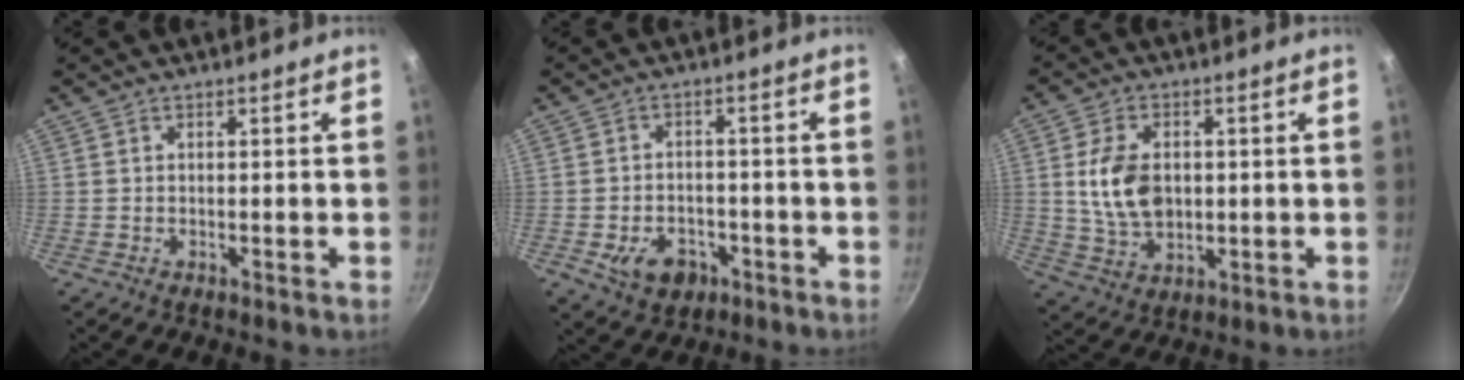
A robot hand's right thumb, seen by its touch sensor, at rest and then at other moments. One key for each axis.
{"total": 7.3, "fx": -3.1, "fy": 5.3, "fz": 4.0, "tx": -0.049, "ty": 0.017, "tz": -0.042}
{"total": 10.5, "fx": 0.8, "fy": 7.1, "fz": 7.7, "tx": -0.129, "ty": -0.005, "tz": 0.020}